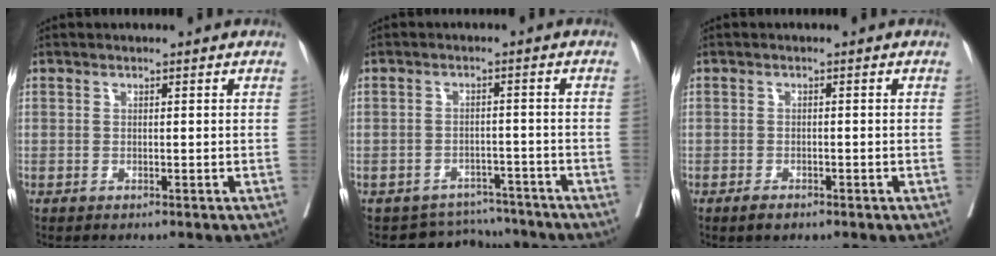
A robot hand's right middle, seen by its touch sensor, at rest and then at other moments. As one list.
[{"total": 7.0, "force": [-6.4, 2.4, -1.3], "torque": [0.026, 0.028, -0.086]}, {"total": 1.9, "force": [-1.3, 0.9, 1.1], "torque": [-0.020, -0.001, -0.017]}]